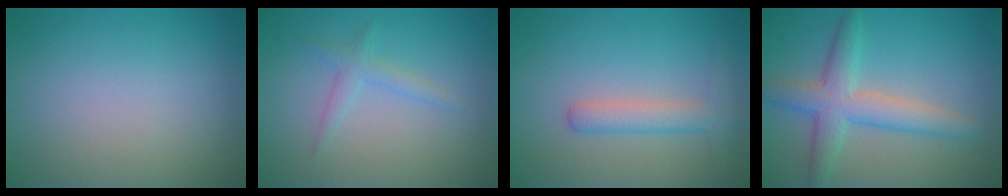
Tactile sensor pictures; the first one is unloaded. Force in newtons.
{"total": 1.6, "press": 1.6, "slide": 0.1}
{"total": 2.7, "press": 2.7, "slide": 0.1}
{"total": 4.8, "press": 4.8, "slide": 0.1}